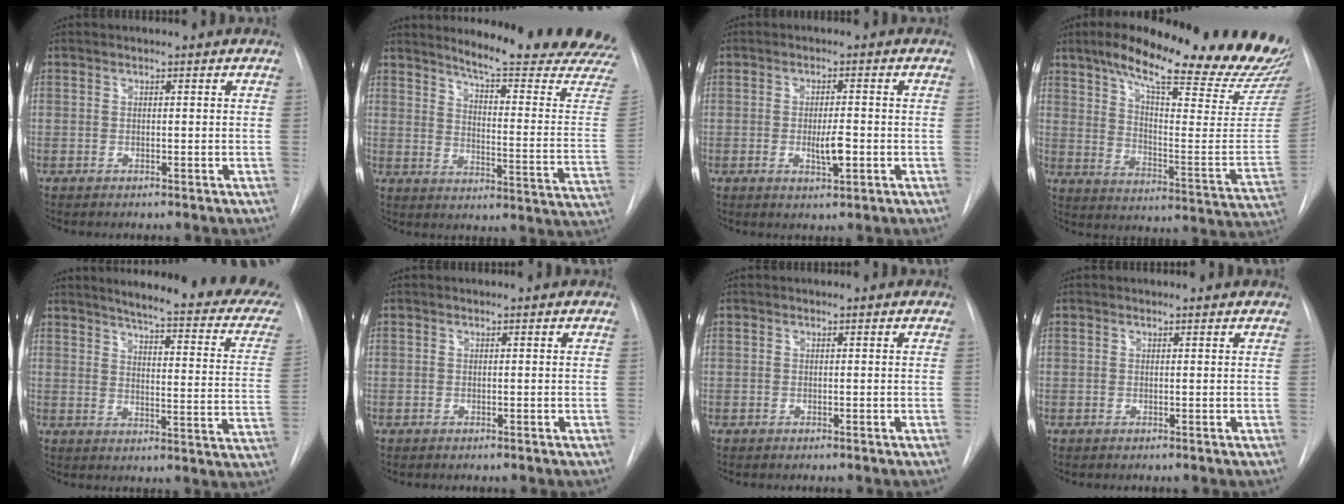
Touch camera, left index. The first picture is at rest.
{"total": 21.8, "force": [20.1, -0.6, 8.5], "torque": [-0.120, -0.141, 0.238]}
{"total": 4.0, "force": [-1.8, 0.8, 3.5], "torque": [-0.061, -0.008, -0.021]}
{"total": 27.6, "force": [22.3, 4.3, 15.7], "torque": [-0.220, -0.069, 0.289]}
{"total": 22.9, "force": [19.7, 2.4, 11.5], "torque": [-0.151, -0.073, 0.221]}
{"total": 0.0}
{"total": 0.0}
{"total": 0.0}